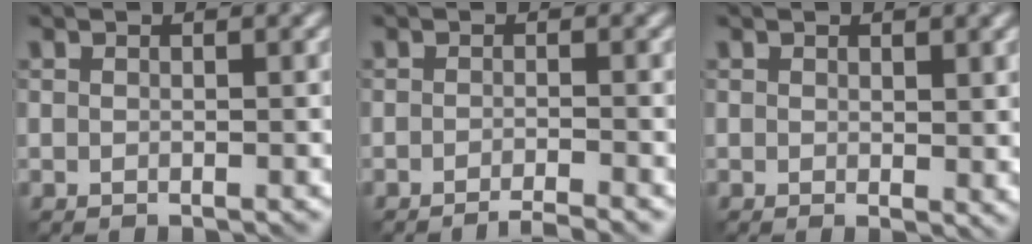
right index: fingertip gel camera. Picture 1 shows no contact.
{"total": 2.6, "force": [-2.2, 0.1, 1.3], "torque": [-0.024, -0.001, -0.040]}
{"total": 1.6, "force": [0.3, 0.6, 1.5], "torque": [-0.026, -0.007, 0.010]}